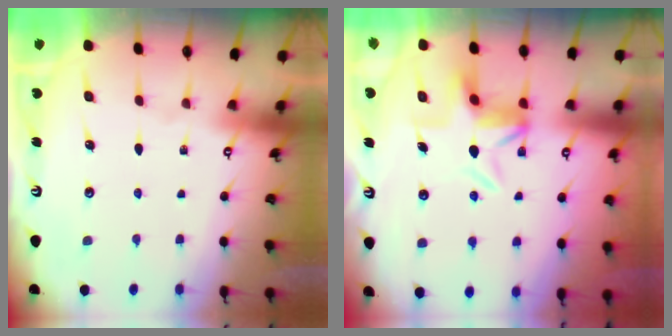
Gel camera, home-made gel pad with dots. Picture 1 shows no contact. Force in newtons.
{"total": 4.7, "press": 4.3, "slide": 1.8}